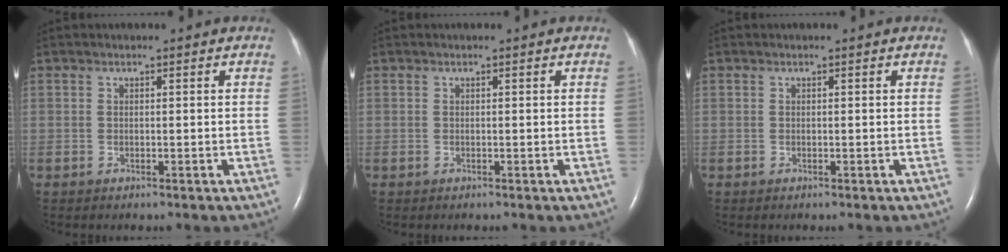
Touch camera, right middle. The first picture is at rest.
{"total": 0.0}
{"total": 0.0}